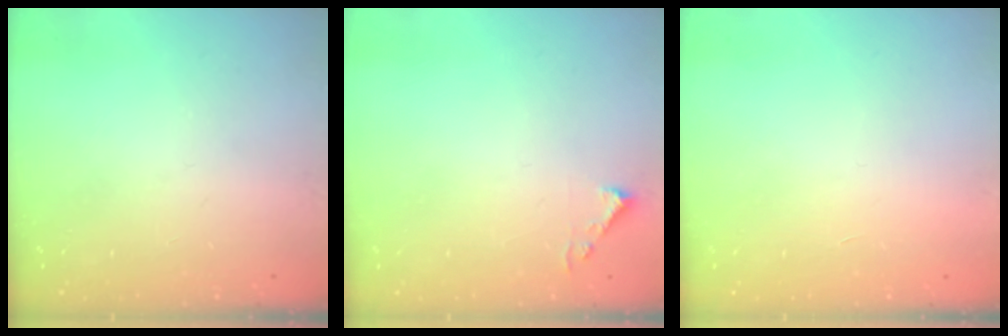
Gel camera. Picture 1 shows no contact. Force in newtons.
{"total": 3.7, "press": 3.7, "slide": 0.4}
{"total": 1.7, "press": 1.7, "slide": 0.1}